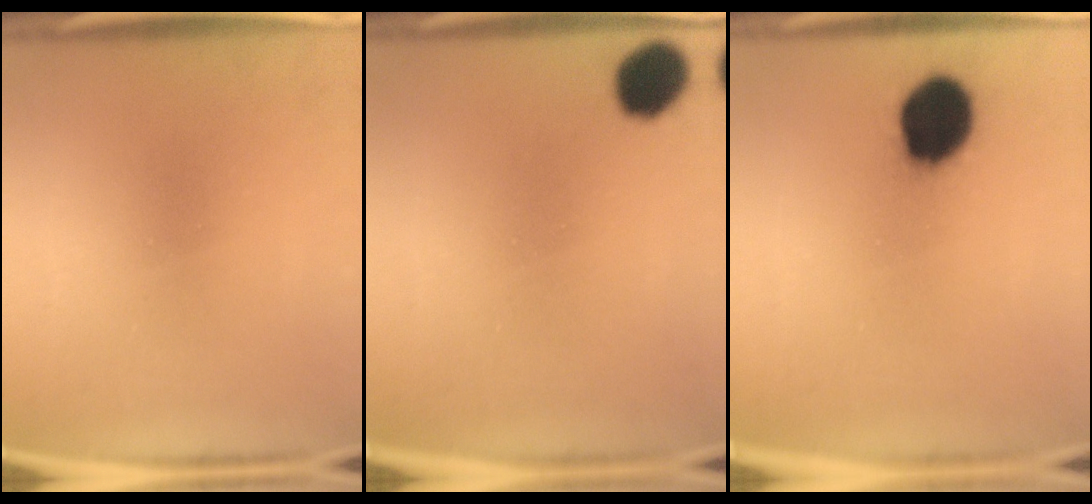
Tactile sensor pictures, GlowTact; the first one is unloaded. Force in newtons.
{"total": 7.7}
{"total": 13.1}